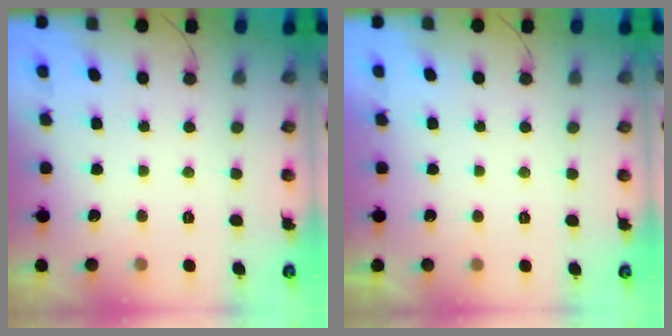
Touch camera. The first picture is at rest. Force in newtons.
{"total": 2.1, "press": 2.1, "slide": 0.4}